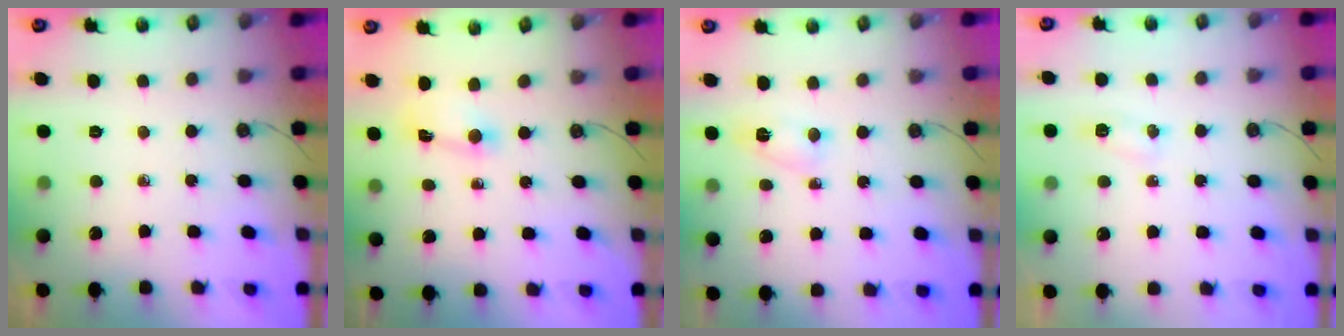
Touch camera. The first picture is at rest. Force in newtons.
{"total": 1.8, "press": 1.8, "slide": 0.2}
{"total": 3.2, "press": 3.2, "slide": 0.1}
{"total": 4.2, "press": 4.1, "slide": 0.6}